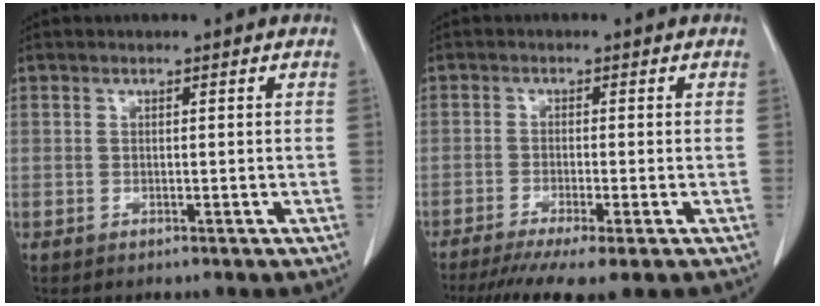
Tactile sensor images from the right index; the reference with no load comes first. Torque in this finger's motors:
{"motor_torque": [1.29, -0.86, 0.41, 0.13]}